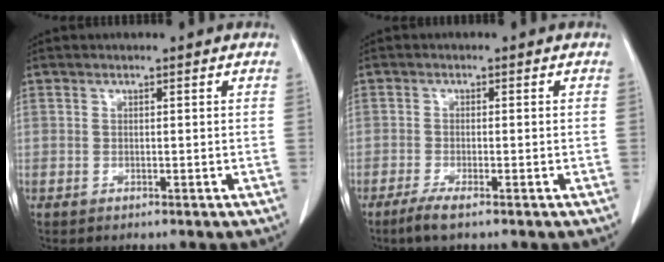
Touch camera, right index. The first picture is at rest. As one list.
[{"total": 3.0, "force": [-2.1, 0.0, 2.1], "torque": [-0.045, -0.008, -0.042]}]